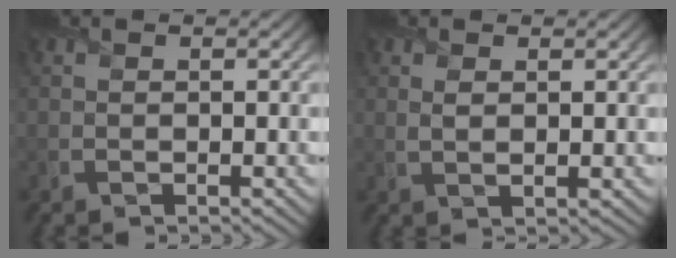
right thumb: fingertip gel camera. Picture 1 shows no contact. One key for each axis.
{"total": 1.5, "fx": 0.4, "fy": 0.5, "fz": 1.4, "tx": -0.033, "ty": -0.005, "tz": 0.011}